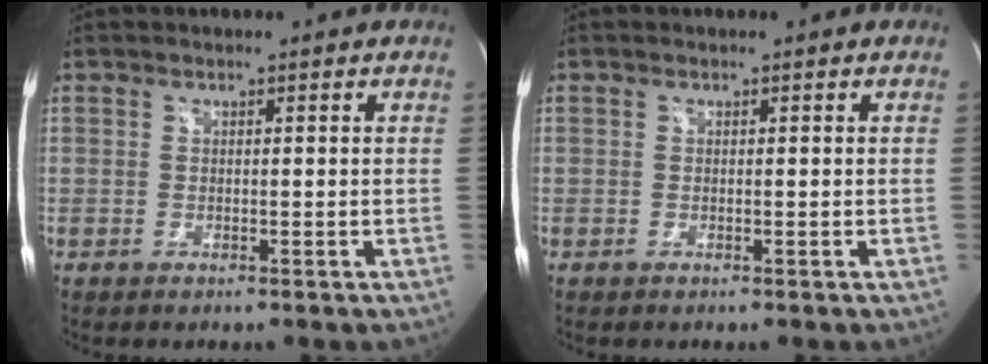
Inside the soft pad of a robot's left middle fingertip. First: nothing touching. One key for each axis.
{"total": 0.0}